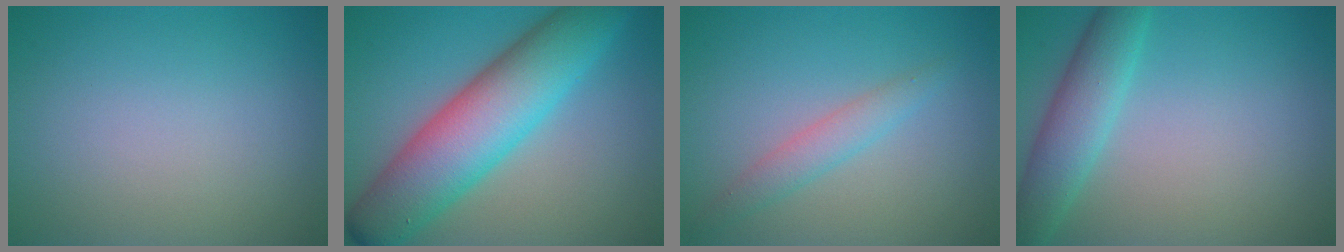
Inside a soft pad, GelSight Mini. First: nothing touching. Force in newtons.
{"total": 10.2, "press": 10.2, "slide": 0.1}
{"total": 2.1, "press": 2.1, "slide": 0.1}
{"total": 4.2, "press": 4.2, "slide": 0.2}